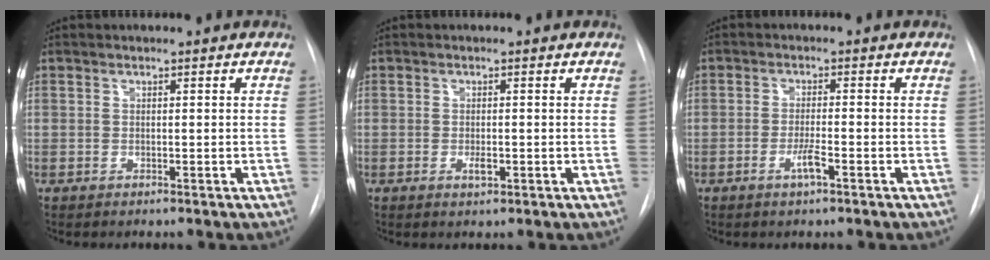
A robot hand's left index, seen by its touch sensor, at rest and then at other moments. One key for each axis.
{"total": 1.5, "fx": -0.6, "fy": 0.6, "fz": 1.3, "tx": -0.023, "ty": -0.001, "tz": -0.008}
{"total": 2.8, "fx": -1.5, "fy": 0.1, "fz": 2.4, "tx": -0.048, "ty": -0.003, "tz": -0.030}